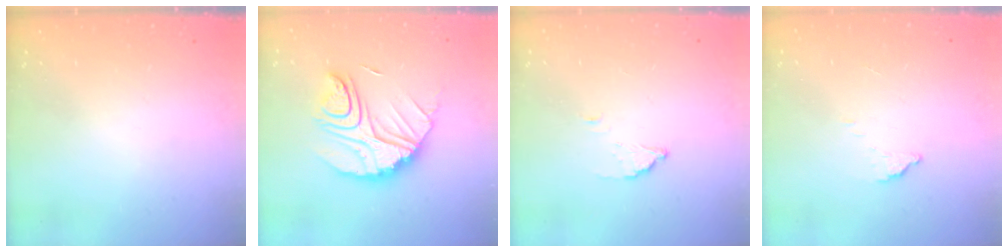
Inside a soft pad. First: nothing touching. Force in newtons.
{"total": 13.0, "press": 12.9, "slide": 0.9}
{"total": 2.2, "press": 2.2, "slide": 0.2}
{"total": 2.8, "press": 2.7, "slide": 0.3}